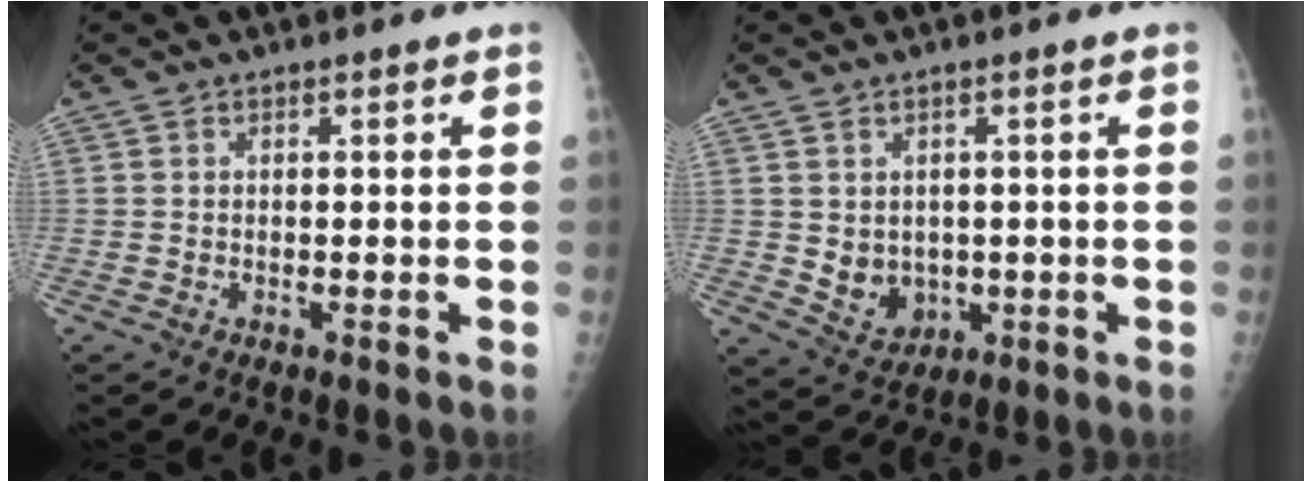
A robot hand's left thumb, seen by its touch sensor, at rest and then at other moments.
{"total": 5.6, "force": [0.0, 4.8, 3.0], "torque": [-0.026, -0.008, 0.019]}